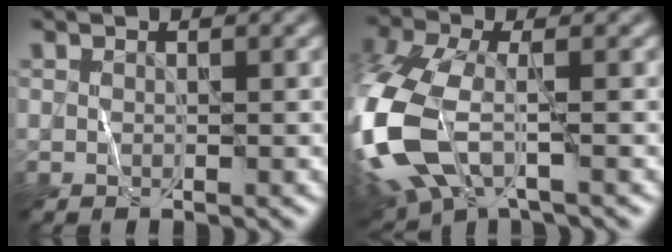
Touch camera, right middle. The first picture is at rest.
{"total": 10.4, "force": [-3.5, 5.1, 8.3], "torque": [-0.219, -0.014, -0.079]}